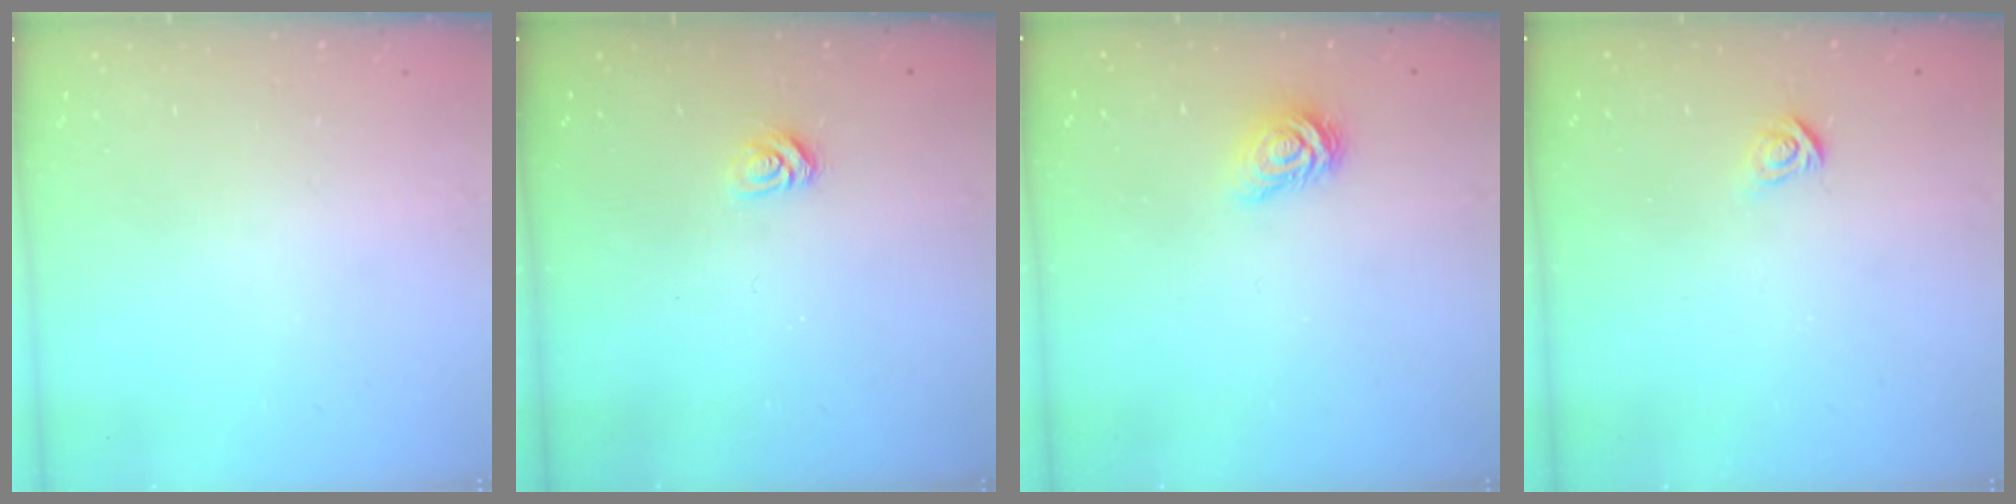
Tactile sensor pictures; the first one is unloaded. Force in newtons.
{"total": 4.4, "press": 4.3, "slide": 0.5}
{"total": 3.7, "press": 3.7, "slide": 0.4}
{"total": 3.0, "press": 3.0, "slide": 0.3}